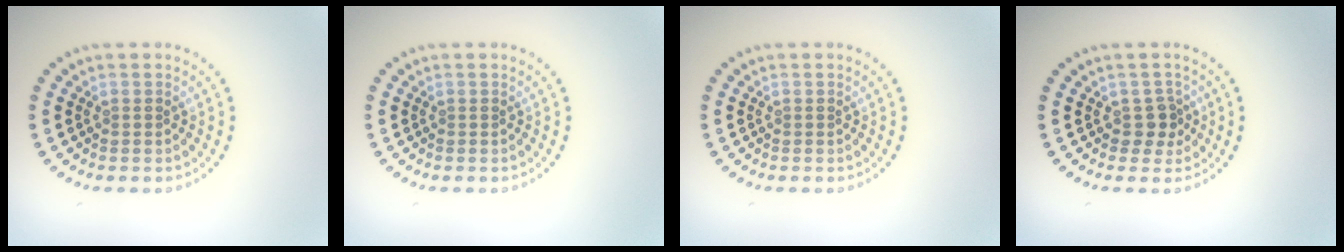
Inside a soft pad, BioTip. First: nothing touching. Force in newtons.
{"total": 0.0}
{"total": 0.0}
{"total": 1.7, "press": 1.4, "slide": 0.9}